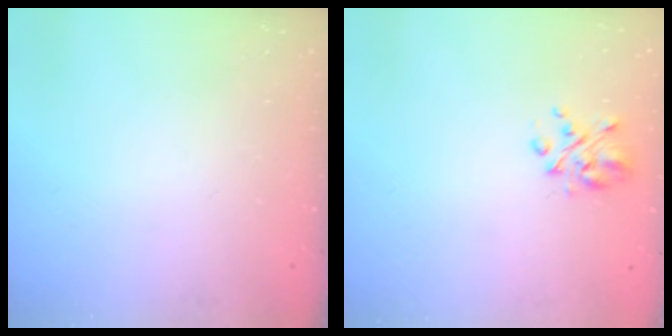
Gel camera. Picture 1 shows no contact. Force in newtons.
{"total": 4.8, "press": 4.4, "slide": 1.9}